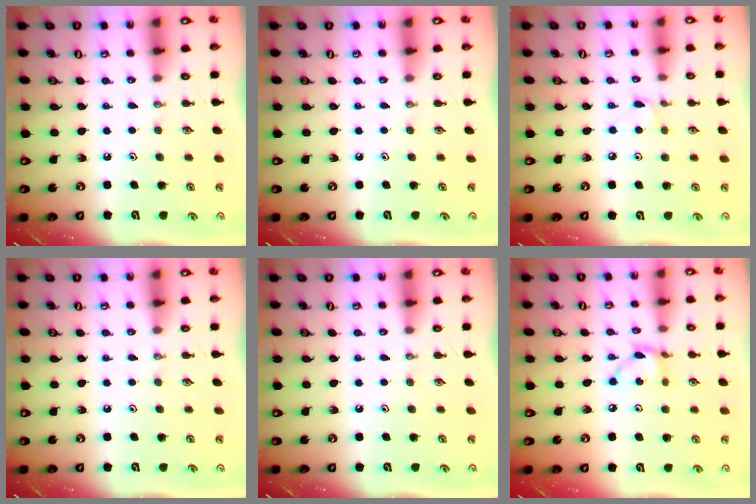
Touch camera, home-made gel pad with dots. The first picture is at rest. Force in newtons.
{"total": 0.0}
{"total": 4.3, "press": 4.3, "slide": 0.6}
{"total": 0.0}
{"total": 0.0}
{"total": 5.2, "press": 5.2, "slide": 0.3}